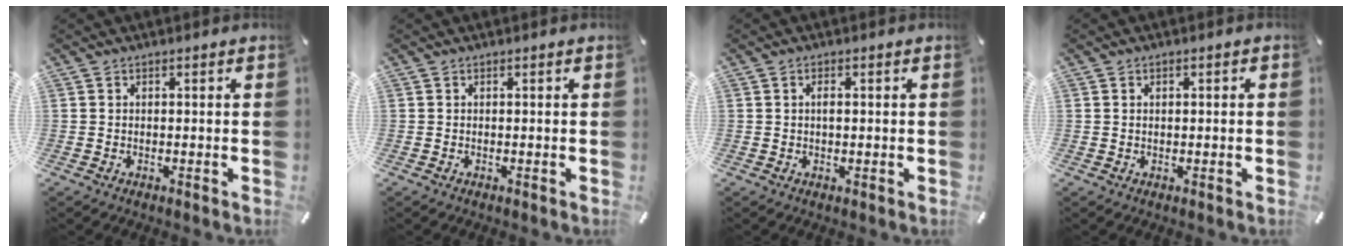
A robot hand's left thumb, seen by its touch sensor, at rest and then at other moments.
{"total": 0.0}
{"total": 1.5, "force": [0.2, 0.7, 1.3], "torque": [-0.027, 0.004, 0.002]}
{"total": 1.3, "force": [0.1, 0.9, 0.9], "torque": [-0.019, 0.005, 0.000]}